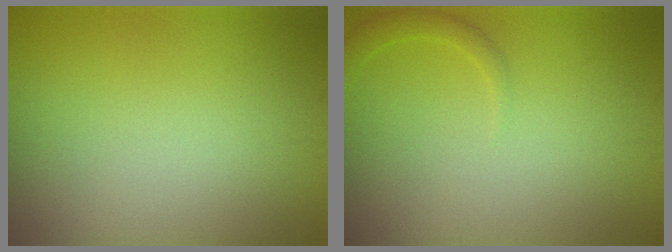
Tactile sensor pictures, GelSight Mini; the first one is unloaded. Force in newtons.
{"total": 1.1, "press": 1.1, "slide": 0.1}